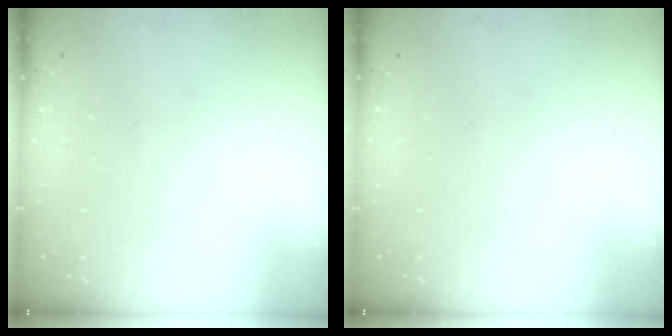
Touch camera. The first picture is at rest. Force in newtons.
{"total": 0.0}